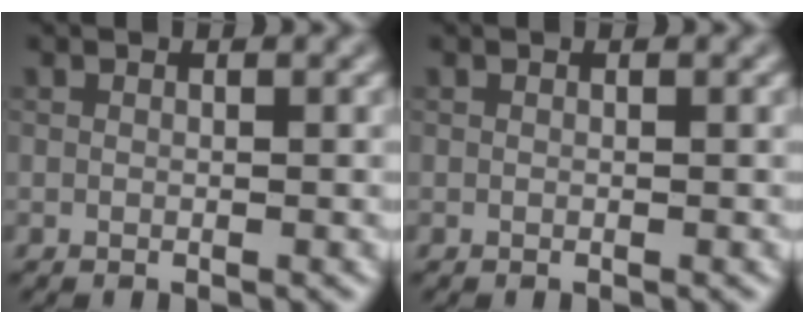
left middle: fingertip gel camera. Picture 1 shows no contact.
{"total": 0.0}